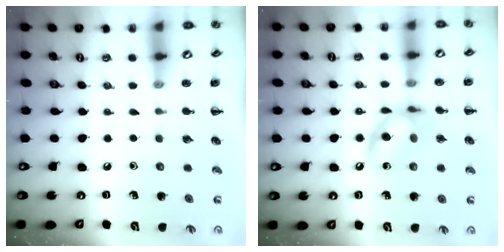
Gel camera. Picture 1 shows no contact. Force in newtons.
{"total": 12.6, "press": 12.4, "slide": 2.2}